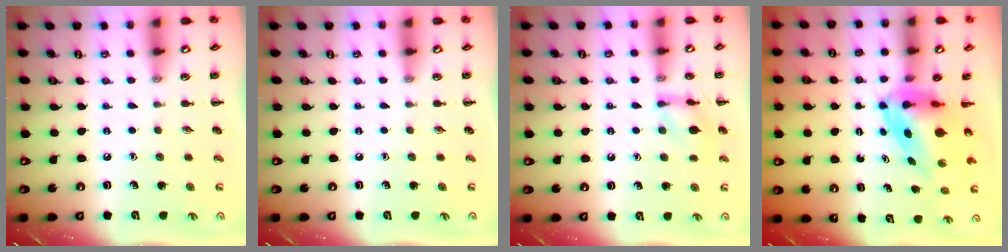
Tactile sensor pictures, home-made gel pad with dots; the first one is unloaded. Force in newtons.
{"total": 0.0}
{"total": 9.7, "press": 9.7, "slide": 0.6}
{"total": 5.8, "press": 5.6, "slide": 1.5}